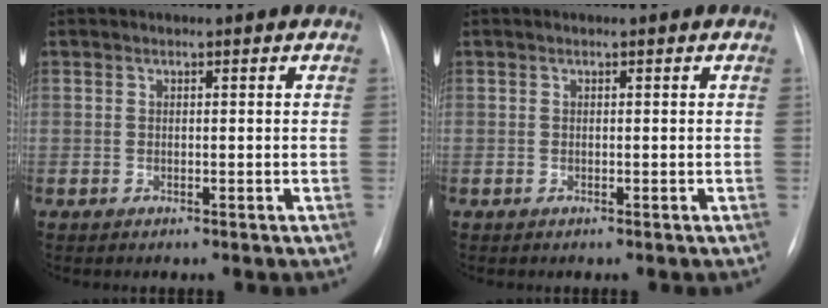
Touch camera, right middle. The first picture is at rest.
{"total": 0.0}